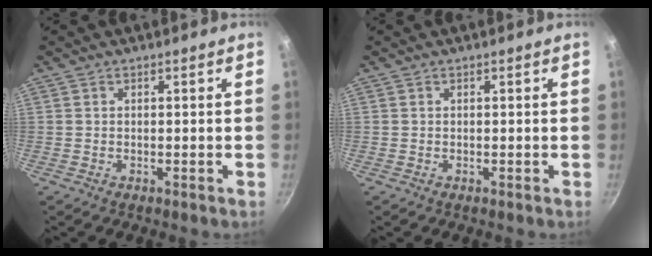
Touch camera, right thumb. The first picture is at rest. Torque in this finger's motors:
{"motor_torque": [-0.14, 0.14, 0.13, 0.14, 0.00]}